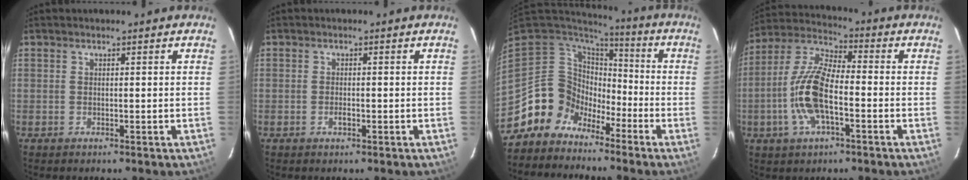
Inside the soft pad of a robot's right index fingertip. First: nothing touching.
{"total": 1.5, "force": [-0.6, 0.8, 1.1], "torque": [-0.021, 0.000, -0.011]}
{"total": 11.2, "force": [-7.0, 8.8, 0.7], "torque": [-0.036, 0.038, -0.134]}
{"total": 13.0, "force": [-3.6, 5.1, 11.4], "torque": [-0.244, 0.003, -0.075]}